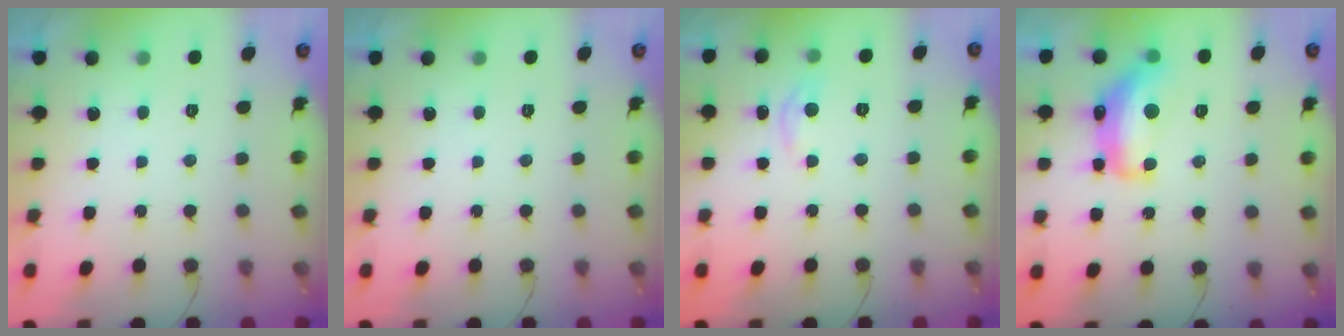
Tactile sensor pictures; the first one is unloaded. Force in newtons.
{"total": 0.0}
{"total": 4.8, "press": 4.7, "slide": 0.6}
{"total": 13.8, "press": 13.8, "slide": 1.0}